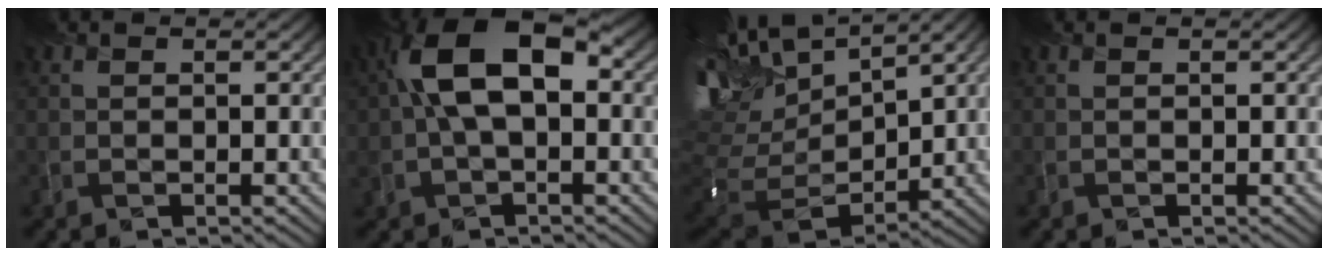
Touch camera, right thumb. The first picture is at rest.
{"total": 10.5, "force": [1.3, 6.0, 8.5], "torque": [-0.181, 0.012, 0.019]}
{"total": 13.5, "force": [6.7, 6.2, 9.9], "torque": [-0.247, 0.023, 0.132]}
{"total": 0.0}